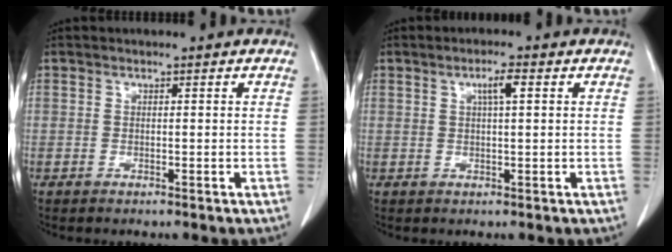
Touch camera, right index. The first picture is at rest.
{"total": 2.8, "force": [1.0, 0.2, 2.6], "torque": [-0.045, 0.003, 0.016]}